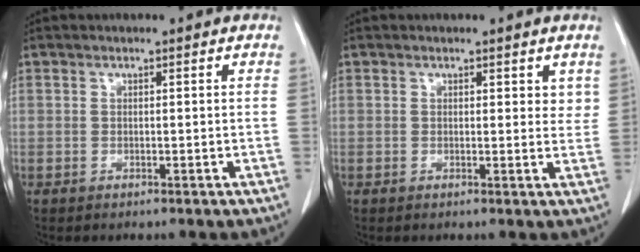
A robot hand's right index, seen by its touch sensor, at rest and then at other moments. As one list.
[{"total": 2.0, "force": [1.3, 1.1, 1.1], "torque": [0.000, -0.007, 0.014]}]